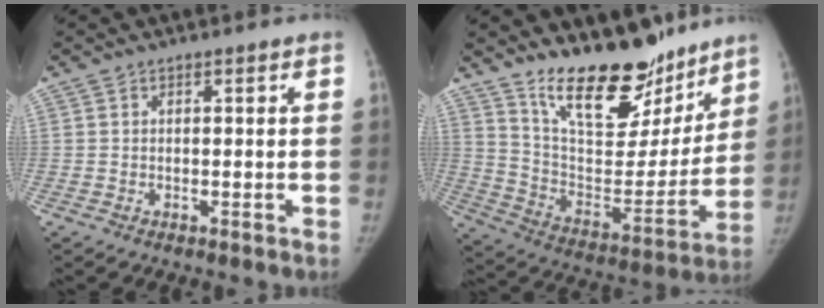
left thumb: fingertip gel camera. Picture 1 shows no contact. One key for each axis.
{"total": 22.6, "fx": 17.3, "fy": 8.9, "fz": 11.5, "tx": -0.118, "ty": -0.109, "tz": 0.285}